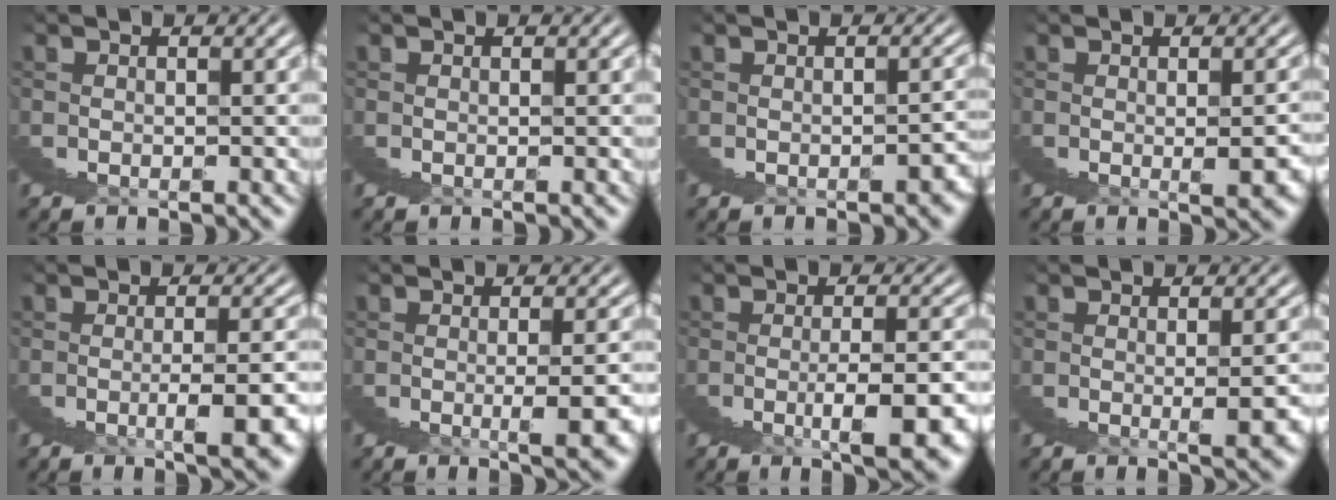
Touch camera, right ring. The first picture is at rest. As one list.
[{"total": 0.0}, {"total": 1.3, "force": [-1.1, 0.2, 0.8], "torque": [-0.015, -0.002, -0.013]}, {"total": 1.7, "force": [0.5, -1.0, 1.3], "torque": [-0.014, 0.011, 0.011]}, {"total": 3.4, "force": [-0.9, -1.5, 2.9], "torque": [-0.028, 0.017, -0.012]}, {"total": 2.7, "force": [0.1, -2.0, 1.8], "torque": [-0.020, 0.015, 0.005]}, {"total": 4.3, "force": [-0.6, -1.4, 4.0], "torque": [-0.033, 0.026, -0.012]}, {"total": 2.2, "force": [0.5, -1.7, 1.3], "torque": [-0.014, 0.014, 0.012]}]